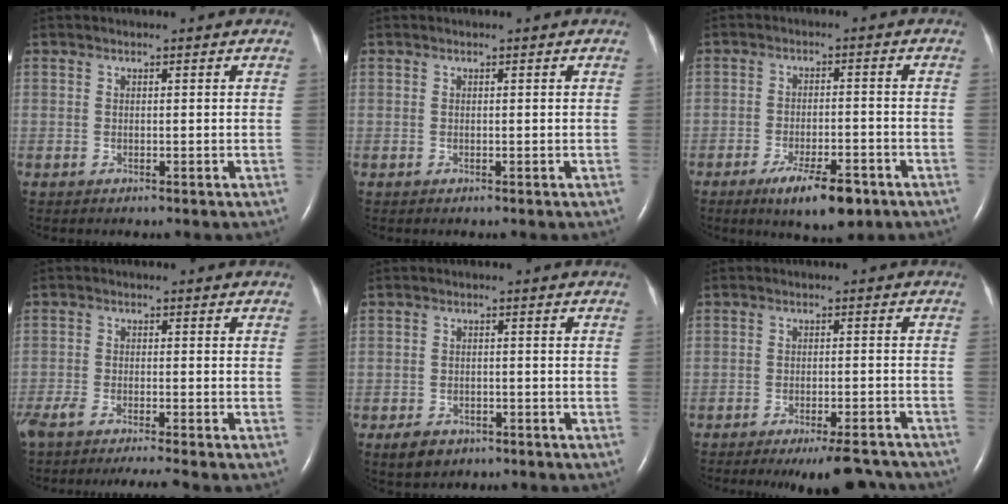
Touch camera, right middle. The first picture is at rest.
{"total": 0.0}
{"total": 8.3, "force": [-5.2, 2.2, 6.1], "torque": [-0.101, -0.009, -0.078]}
{"total": 8.9, "force": [-7.7, -0.1, 4.5], "torque": [-0.072, -0.020, -0.126]}
{"total": 3.5, "force": [-2.3, 2.3, 1.3], "torque": [-0.027, 0.002, -0.029]}
{"total": 9.5, "force": [-8.6, 1.5, 3.9], "torque": [-0.039, -0.004, -0.111]}